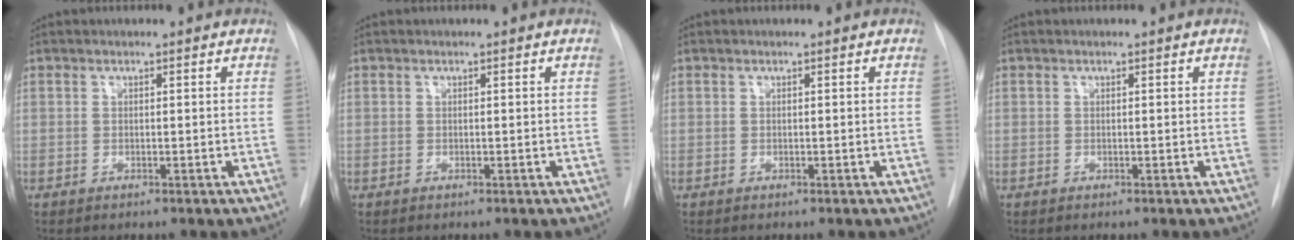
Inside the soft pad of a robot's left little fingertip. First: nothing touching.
{"total": 0.0}
{"total": 0.0}
{"total": 0.0}